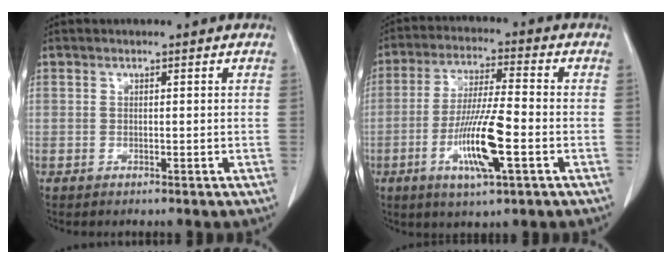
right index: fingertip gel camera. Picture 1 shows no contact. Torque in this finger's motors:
{"motor_torque": [0.30, -0.10, 0.31, 0.13]}